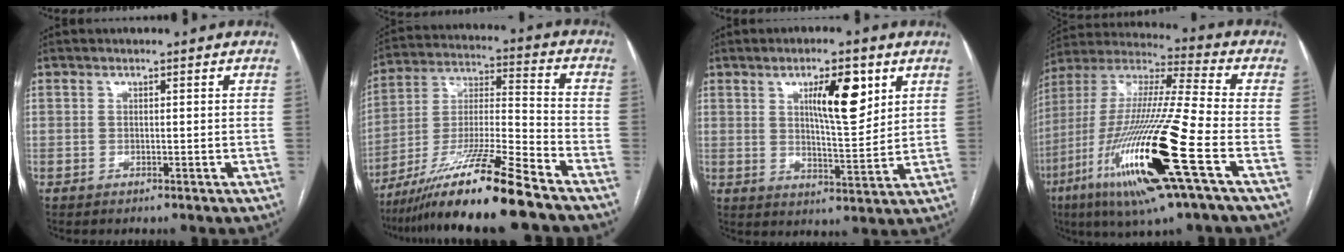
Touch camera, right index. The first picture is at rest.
{"total": 17.2, "force": [-12.8, -1.0, 11.3], "torque": [-0.226, -0.023, -0.233]}
{"total": 9.1, "force": [4.0, 2.1, 7.9], "torque": [-0.128, -0.001, 0.066]}
{"total": 24.3, "force": [-9.1, 1.4, 22.5], "torque": [-0.461, -0.038, -0.171]}